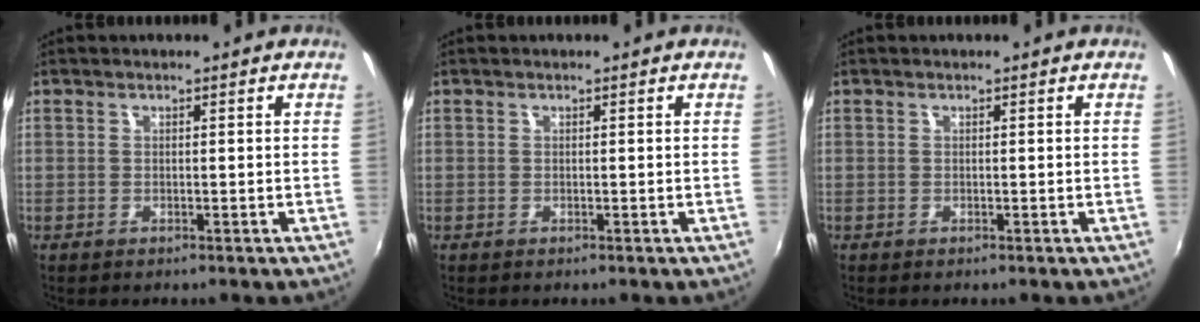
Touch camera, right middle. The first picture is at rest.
{"total": 0.0}
{"total": 0.0}